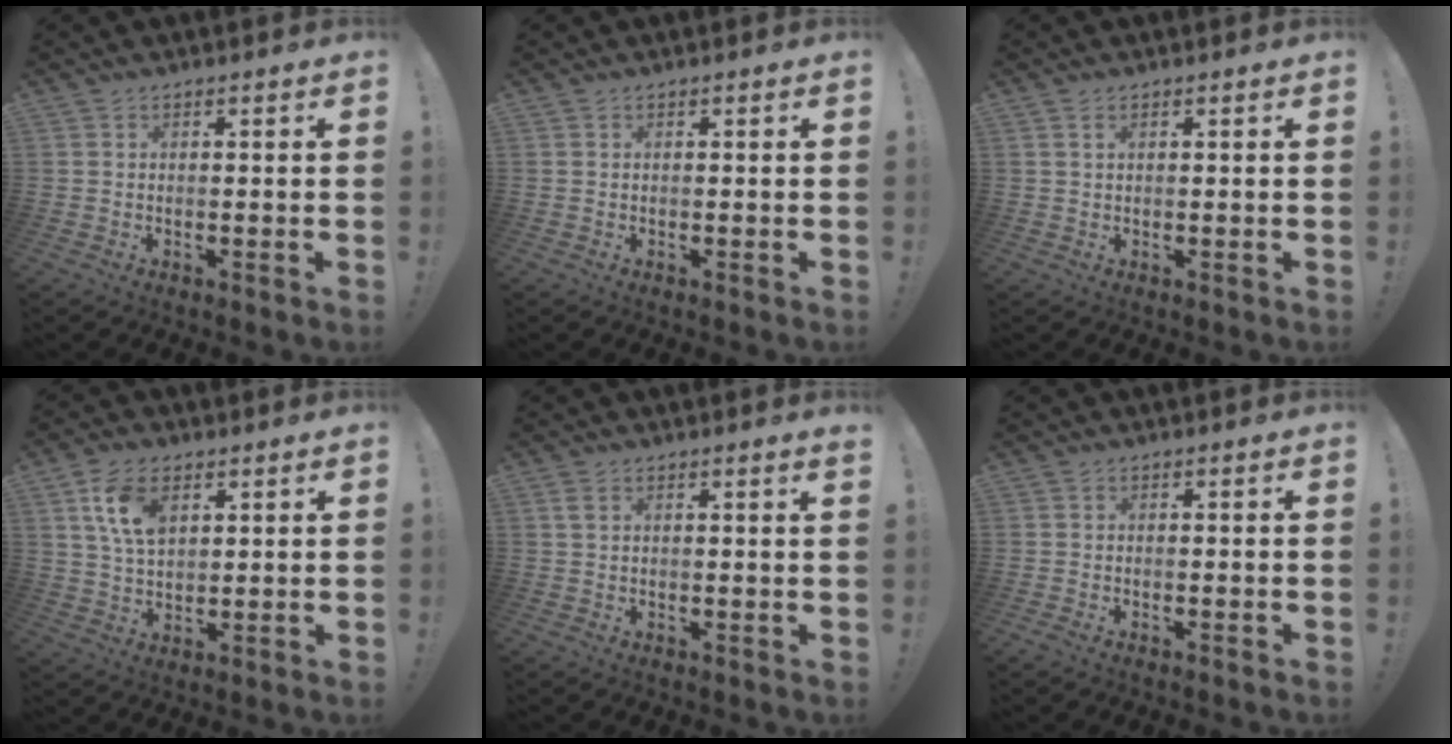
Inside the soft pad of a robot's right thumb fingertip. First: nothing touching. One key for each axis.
{"total": 0.0}
{"total": 1.2, "fx": 0.7, "fy": 0.5, "fz": 0.9, "tx": -0.014, "ty": 0.000, "tz": 0.011}
{"total": 10.1, "fx": 4.4, "fy": 6.0, "fz": 6.9, "tx": -0.127, "ty": -0.001, "tz": 0.082}
{"total": 1.9, "fx": 1.4, "fy": 0.1, "fz": 1.3, "tx": -0.012, "ty": -0.007, "tz": 0.021}
{"total": 0.8, "fx": -0.6, "fy": 0.3, "fz": 0.4, "tx": -0.006, "ty": 0.002, "tz": -0.011}